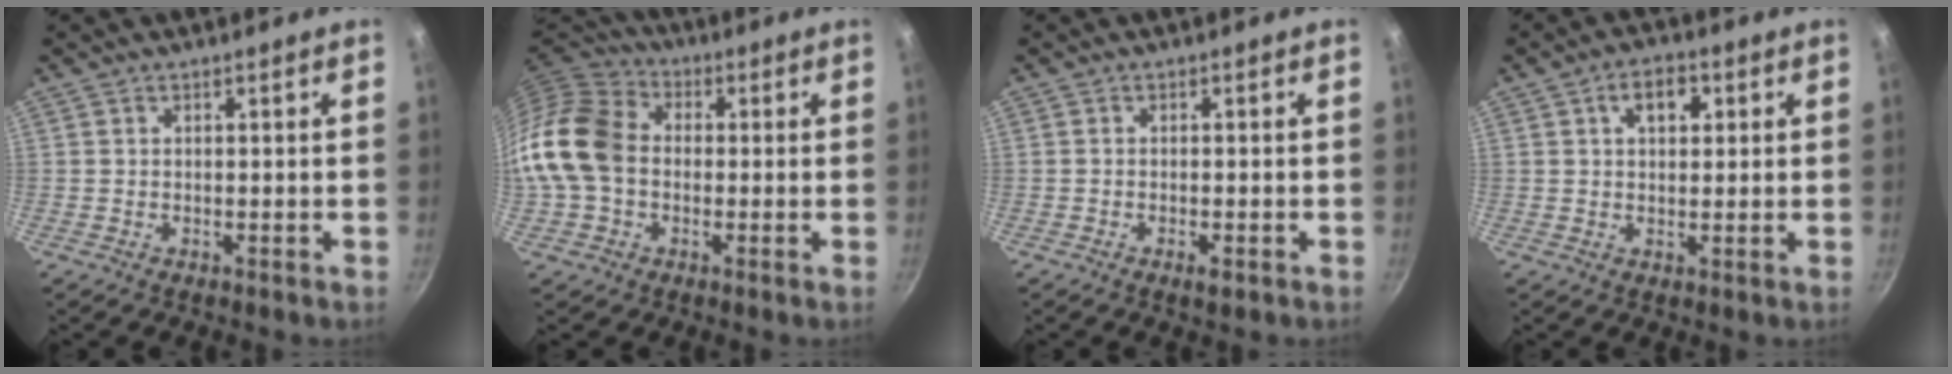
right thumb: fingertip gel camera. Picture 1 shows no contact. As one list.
[{"total": 14.6, "force": [-0.9, 11.1, 9.3], "torque": [-0.162, 0.029, -0.034]}, {"total": 1.8, "force": [-0.9, 0.6, 1.4], "torque": [-0.033, 0.002, -0.015]}, {"total": 5.6, "force": [1.8, 3.6, 4.0], "torque": [-0.041, 0.006, 0.023]}]